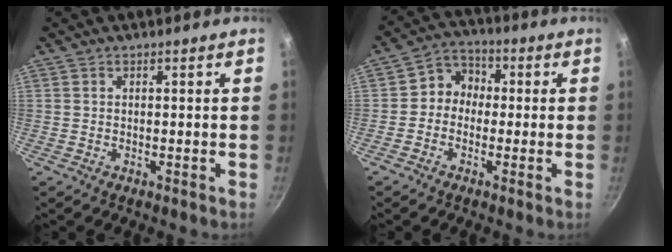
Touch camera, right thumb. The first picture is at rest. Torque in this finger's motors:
{"motor_torque": [-0.65, -0.04, -0.16, 0.04, -0.01]}